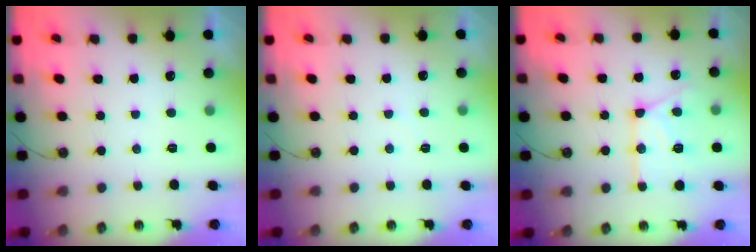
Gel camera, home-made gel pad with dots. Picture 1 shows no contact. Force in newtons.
{"total": 2.4, "press": 2.4, "slide": 0.4}
{"total": 14.1, "press": 14.1, "slide": 1.4}